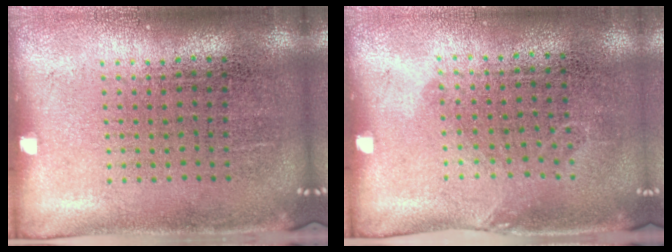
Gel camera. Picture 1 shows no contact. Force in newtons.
{"total": 0.9, "press": 0.7, "slide": 0.6}